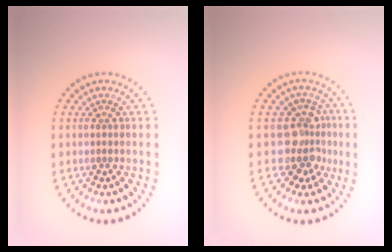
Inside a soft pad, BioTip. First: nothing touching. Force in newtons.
{"total": 3.7, "press": 3.2, "slide": 1.9}